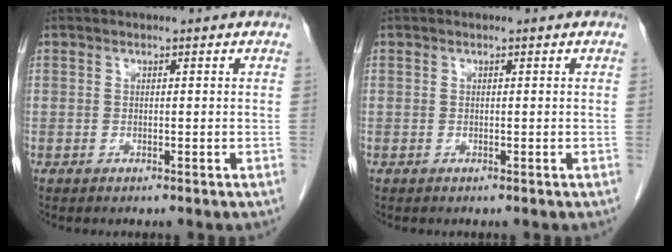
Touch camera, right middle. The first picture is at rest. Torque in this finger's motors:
{"motor_torque": [0.00, 0.00, 0.00, 0.00]}